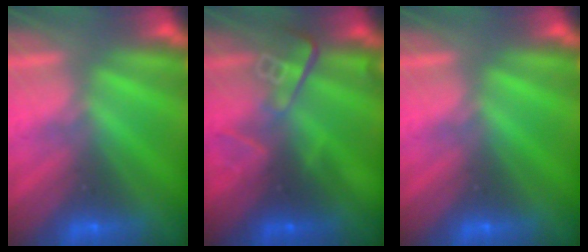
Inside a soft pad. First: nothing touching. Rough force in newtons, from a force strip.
{"total": 2.8}
{"total": 0.0}